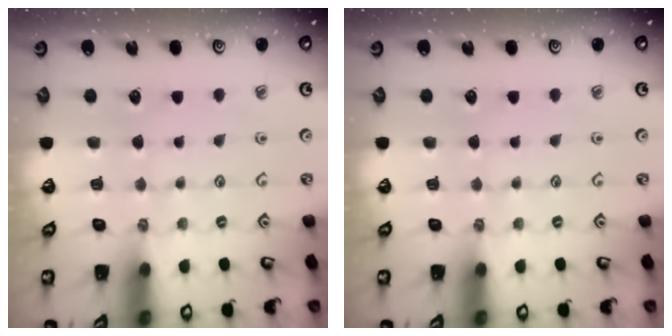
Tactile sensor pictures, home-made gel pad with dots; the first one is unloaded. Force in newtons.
{"total": 0.0}